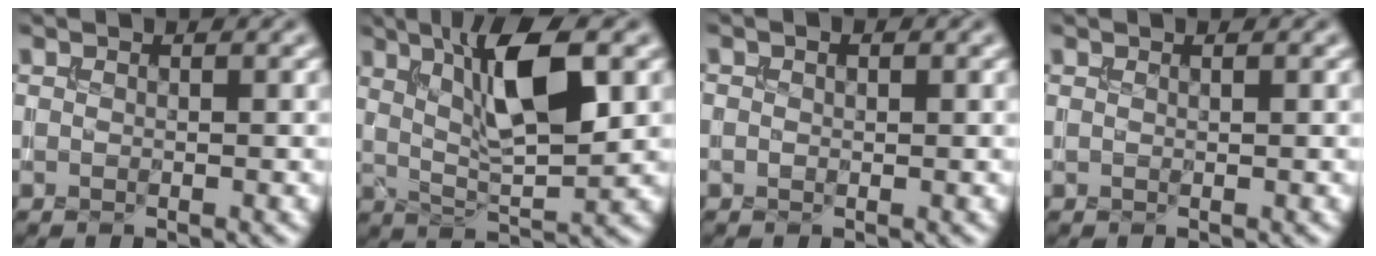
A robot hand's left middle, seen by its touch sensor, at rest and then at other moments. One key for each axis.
{"total": 8.2, "fx": 2.6, "fy": 2.3, "fz": 7.5, "tx": -0.123, "ty": -0.003, "tz": 0.050}
{"total": 0.7, "fx": 0.1, "fy": 0.5, "fz": 0.6, "tx": -0.002, "ty": 0.002, "tz": 0.005}
{"total": 0.9, "fx": 0.5, "fy": 0.4, "fz": 0.7, "tx": 0.003, "ty": -0.002, "tz": 0.003}